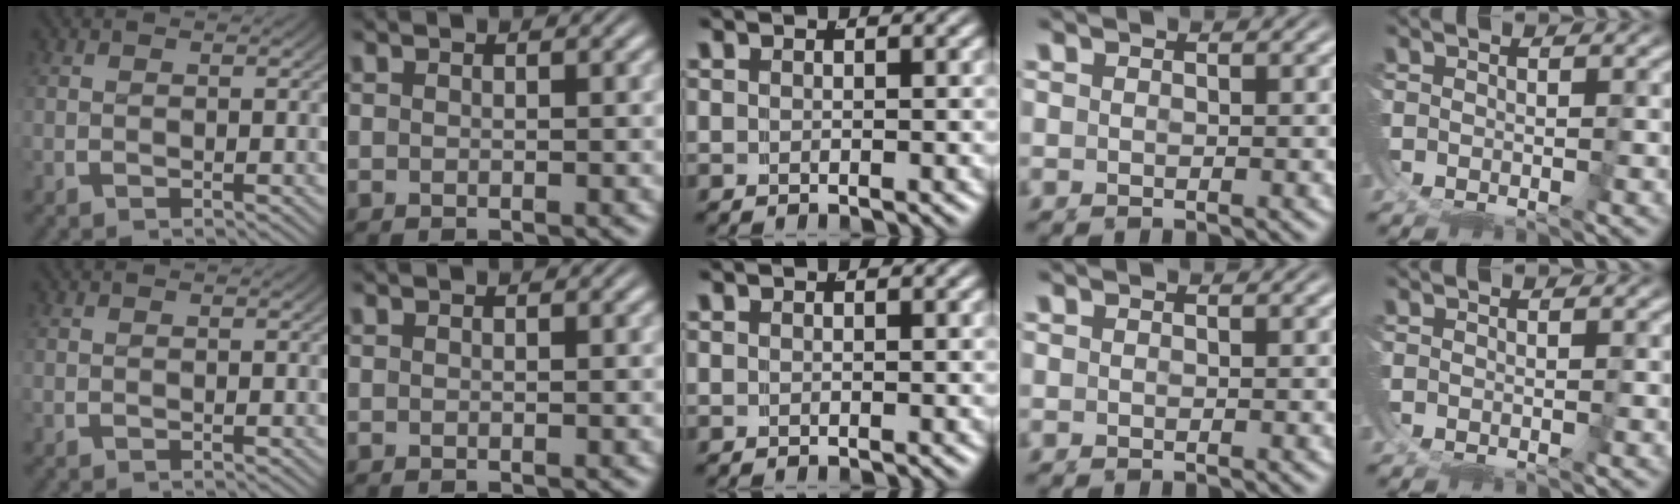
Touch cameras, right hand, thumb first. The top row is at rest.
{}